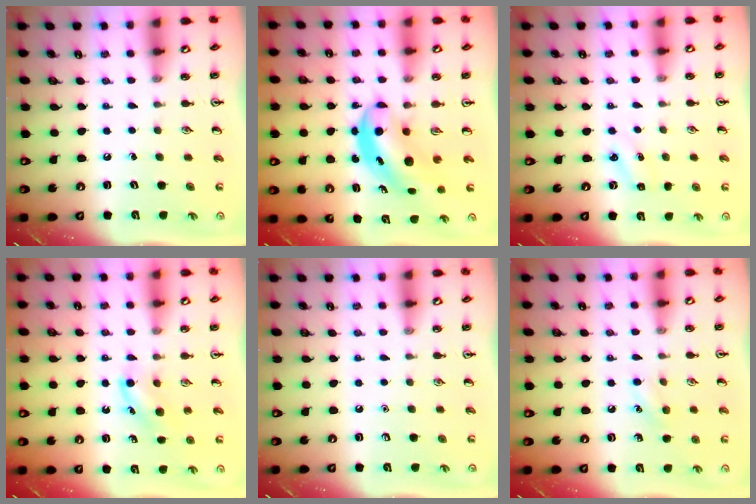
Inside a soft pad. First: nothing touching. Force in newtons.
{"total": 5.0, "press": 4.8, "slide": 1.3}
{"total": 2.5, "press": 2.4, "slide": 0.8}
{"total": 5.1, "press": 4.8, "slide": 1.5}
{"total": 0.0}
{"total": 7.3, "press": 7.0, "slide": 2.2}